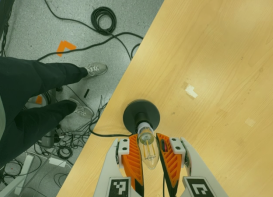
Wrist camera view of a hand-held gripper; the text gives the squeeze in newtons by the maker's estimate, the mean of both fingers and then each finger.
{"total": 21.1, "left": 22.7, "right": 19.6}